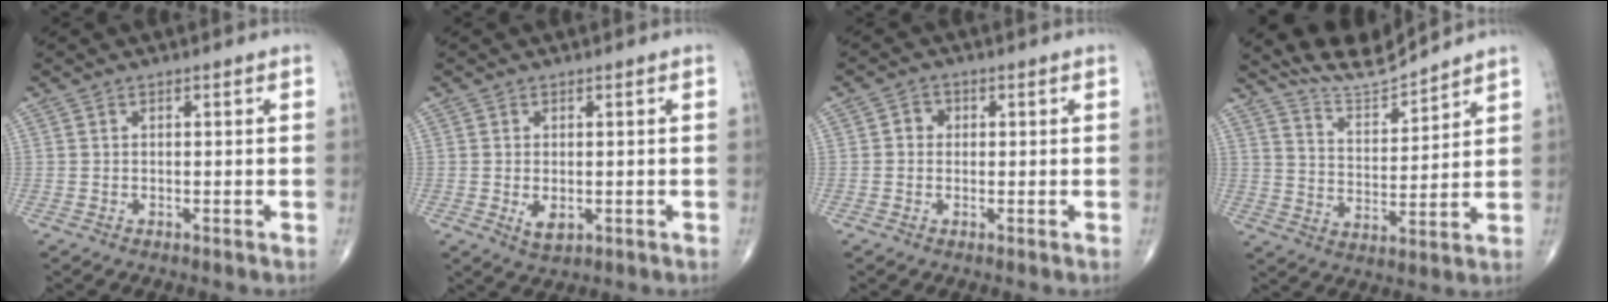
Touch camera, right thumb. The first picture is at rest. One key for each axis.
{"total": 2.9, "fx": -0.4, "fy": 1.7, "fz": 2.4, "tx": -0.034, "ty": -0.006, "tz": 0.001}
{"total": 2.1, "fx": 0.1, "fy": 1.9, "fz": 0.8, "tx": 0.000, "ty": 0.005, "tz": -0.004}
{"total": 8.4, "fx": 8.3, "fy": 0.0, "fz": 0.7, "tx": -0.007, "ty": -0.055, "tz": 0.168}